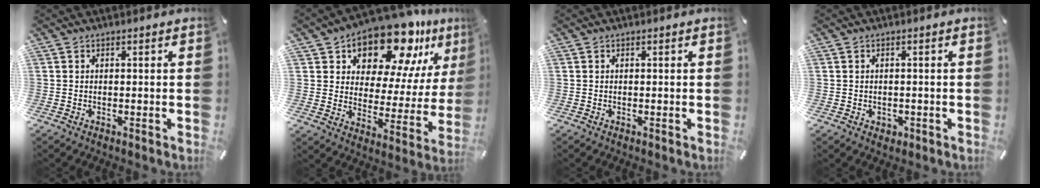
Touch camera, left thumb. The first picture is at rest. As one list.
[{"total": 16.8, "force": [13.4, 7.6, 6.8], "torque": [-0.108, -0.113, 0.228]}, {"total": 0.0}, {"total": 1.3, "force": [-0.4, 1.2, 0.4], "torque": [-0.009, 0.003, -0.009]}]